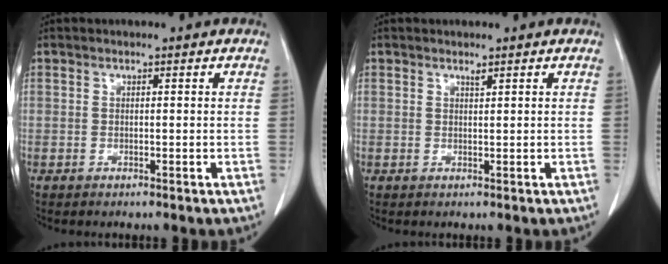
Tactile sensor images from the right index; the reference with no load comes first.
{"total": 1.0, "force": [0.8, 0.4, 0.6], "torque": [-0.014, 0.002, 0.017]}